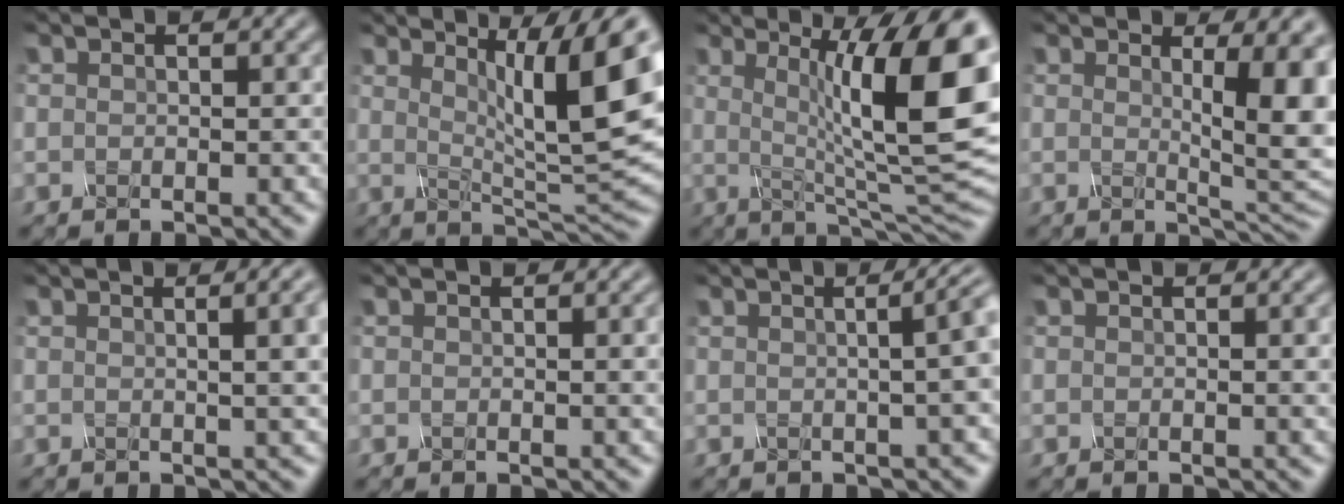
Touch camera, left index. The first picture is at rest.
{"total": 10.5, "force": [2.9, 2.0, 9.8], "torque": [-0.135, 0.001, 0.050]}
{"total": 13.5, "force": [2.2, 3.2, 12.9], "torque": [-0.165, -0.002, 0.036]}
{"total": 7.9, "force": [1.4, 2.1, 7.5], "torque": [-0.086, -0.008, 0.024]}
{"total": 7.0, "force": [1.7, 3.2, 6.1], "torque": [-0.022, 0.039, -0.005]}
{"total": 2.0, "force": [0.2, 0.7, 1.9], "torque": [-0.015, 0.004, 0.000]}
{"total": 8.2, "force": [1.8, 4.3, 6.7], "torque": [-0.008, 0.055, -0.014]}
{"total": 1.6, "force": [0.2, 0.5, 1.5], "torque": [-0.013, 0.003, -0.001]}